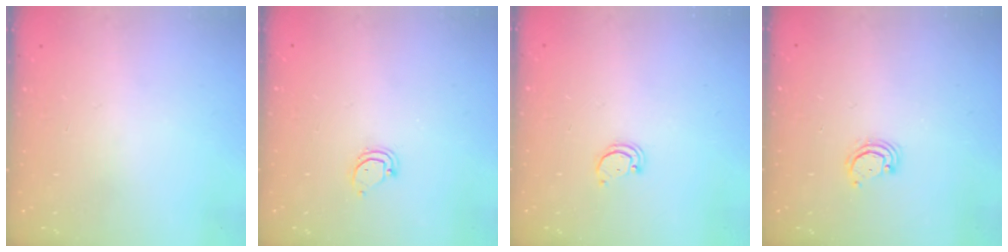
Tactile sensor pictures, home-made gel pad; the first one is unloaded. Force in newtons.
{"total": 3.6, "press": 3.6, "slide": 0.2}
{"total": 1.6, "press": 1.6, "slide": 0.1}
{"total": 2.9, "press": 2.9, "slide": 0.2}